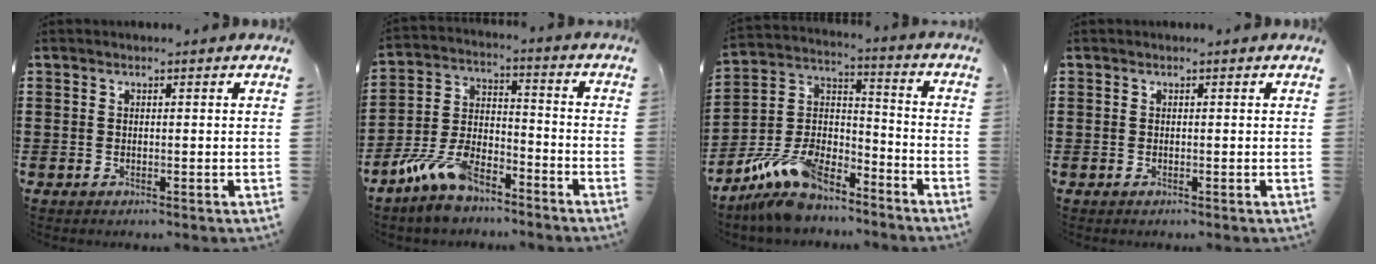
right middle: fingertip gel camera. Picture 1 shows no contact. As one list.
[{"total": 9.4, "force": [-7.2, 3.7, 4.7], "torque": [-0.112, 0.011, -0.139]}, {"total": 11.3, "force": [-9.3, 4.4, 4.8], "torque": [-0.125, 0.018, -0.187]}, {"total": 0.0}]